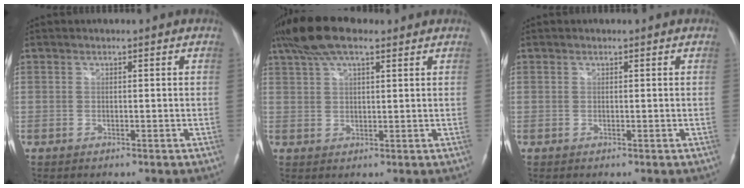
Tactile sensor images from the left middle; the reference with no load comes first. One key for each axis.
{"total": 9.3, "fx": 6.5, "fy": 2.9, "fz": 5.9, "tx": -0.119, "ty": 0.031, "tz": 0.117}
{"total": 0.0}